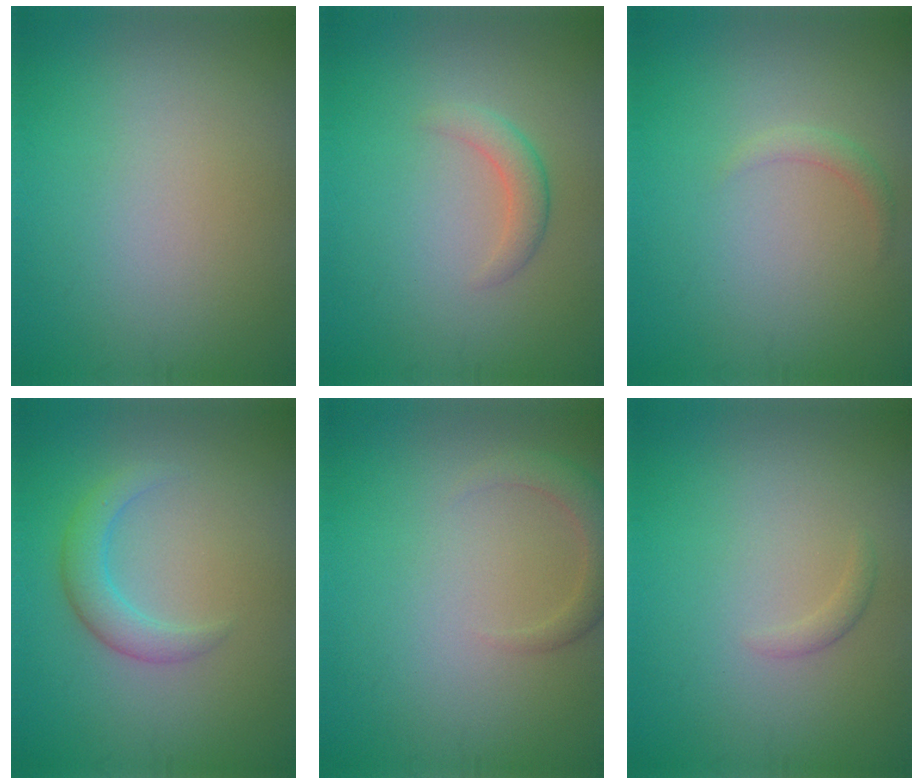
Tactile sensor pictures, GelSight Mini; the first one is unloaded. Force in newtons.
{"total": 1.8, "press": 1.8, "slide": 0.2}
{"total": 1.0, "press": 1.0, "slide": 0.0}
{"total": 2.6, "press": 2.6, "slide": 0.0}
{"total": 2.3, "press": 2.3, "slide": 0.2}
{"total": 0.8, "press": 0.8, "slide": 0.0}